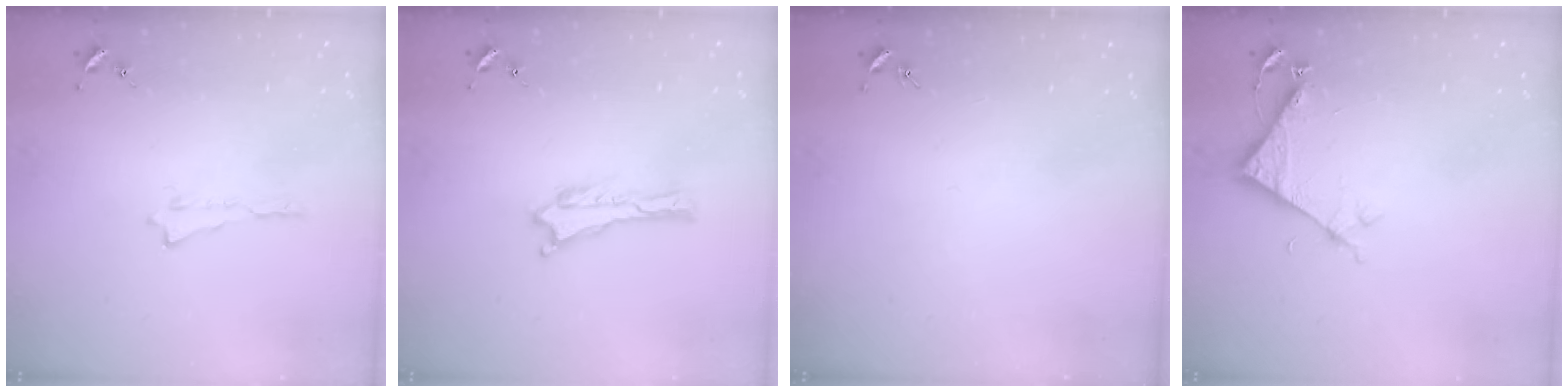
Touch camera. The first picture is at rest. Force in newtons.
{"total": 0.0}
{"total": 0.0}
{"total": 4.7, "press": 4.7, "slide": 0.3}